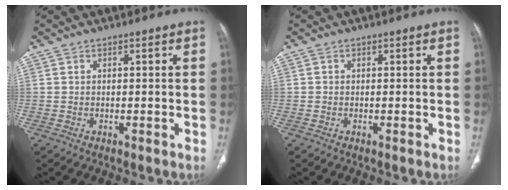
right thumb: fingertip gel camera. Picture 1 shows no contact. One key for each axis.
{"total": 0.0}